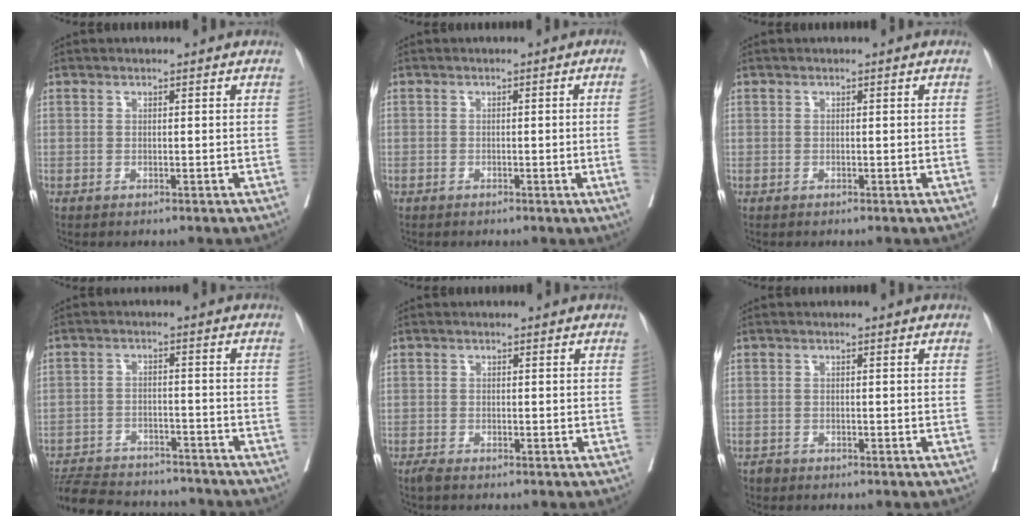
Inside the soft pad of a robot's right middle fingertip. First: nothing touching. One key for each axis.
{"total": 2.6, "fx": -0.6, "fy": -0.7, "fz": 2.4, "tx": -0.030, "ty": -0.001, "tz": -0.009}
{"total": 0.0}
{"total": 17.0, "fx": -15.6, "fy": 4.2, "fz": 5.3, "tx": -0.125, "ty": -0.005, "tz": -0.224}
{"total": 0.9, "fx": -0.8, "fy": 0.0, "fz": 0.4, "tx": -0.014, "ty": -0.003, "tz": -0.017}
{"total": 0.8, "fx": -0.6, "fy": 0.4, "fz": -0.1, "tx": -0.003, "ty": 0.001, "tz": -0.015}